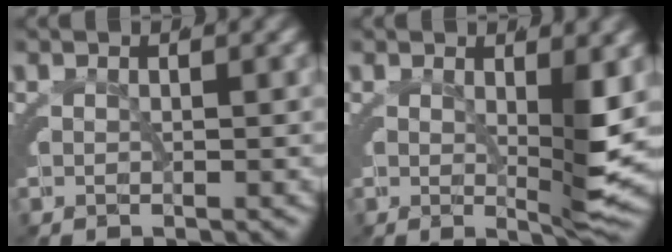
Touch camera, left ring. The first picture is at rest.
{"total": 3.3, "force": [0.0, -0.5, 3.3], "torque": [-0.038, -0.013, 0.003]}